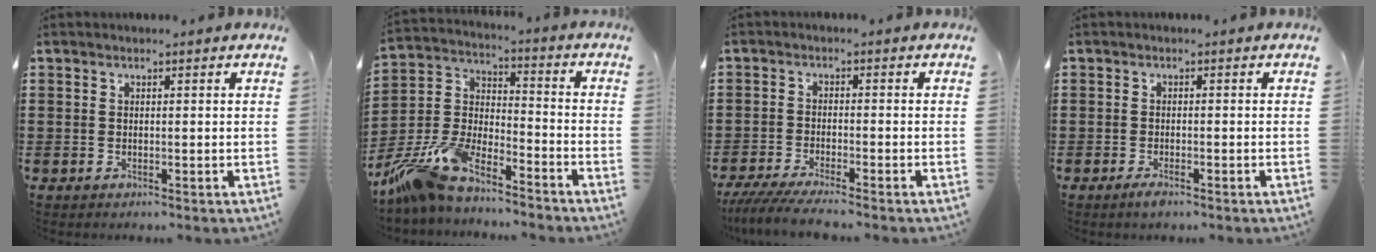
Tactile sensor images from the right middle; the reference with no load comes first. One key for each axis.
{"total": 11.1, "fx": -9.9, "fy": 2.4, "fz": 4.6, "tx": -0.118, "ty": 0.017, "tz": -0.202}
{"total": 4.6, "fx": -4.2, "fy": 0.1, "fz": 1.7, "tx": -0.044, "ty": -0.014, "tz": -0.084}
{"total": 1.5, "fx": -1.0, "fy": 0.3, "fz": 1.1, "tx": -0.020, "ty": -0.003, "tz": -0.018}